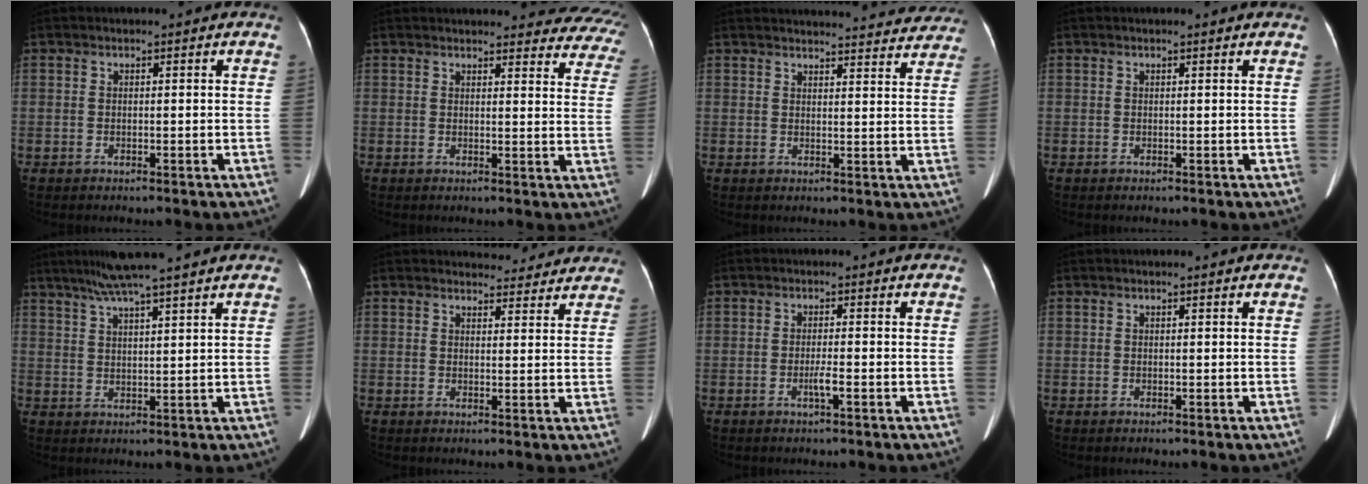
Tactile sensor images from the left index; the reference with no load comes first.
{"total": 23.3, "force": [21.9, 5.7, 5.7], "torque": [-0.059, -0.056, 0.227]}
{"total": 24.5, "force": [23.5, 4.3, 5.4], "torque": [-0.074, -0.026, 0.269]}
{"total": 0.9, "force": [0.8, 0.0, 0.2], "torque": [-0.012, 0.007, 0.010]}
{"total": 9.2, "force": [7.5, -1.1, 5.1], "torque": [-0.090, 0.027, 0.118]}
{"total": 8.8, "force": [8.3, 2.5, 1.3], "torque": [0.008, 0.005, 0.082]}
{"total": 1.6, "force": [-0.7, -0.2, 1.4], "torque": [-0.029, -0.001, -0.013]}
{"total": 1.2, "force": [1.1, 0.0, 0.4], "torque": [-0.012, 0.009, 0.014]}